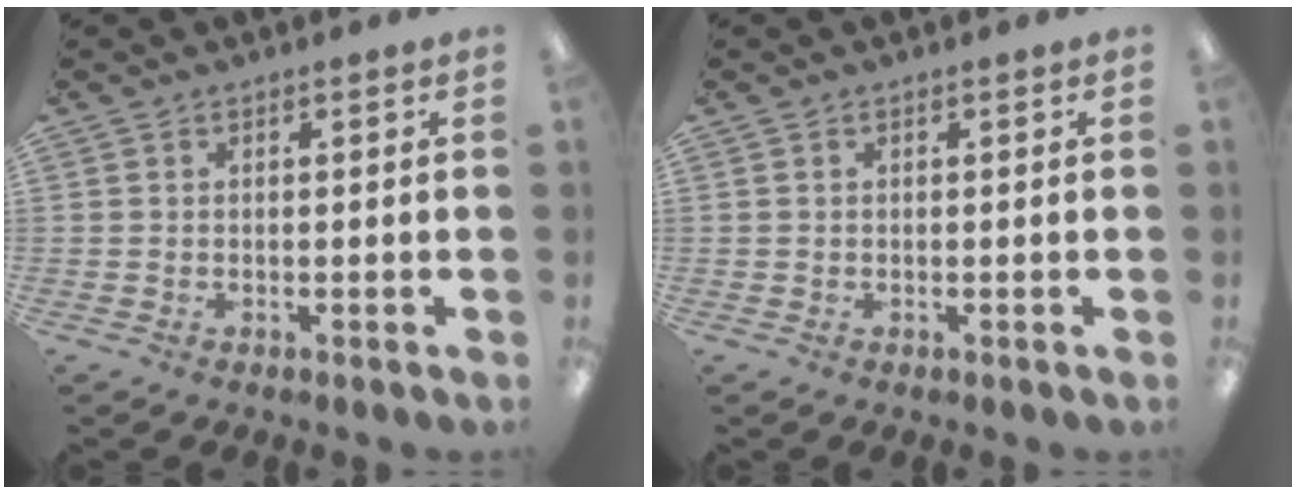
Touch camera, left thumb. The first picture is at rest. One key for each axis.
{"total": 0.0}